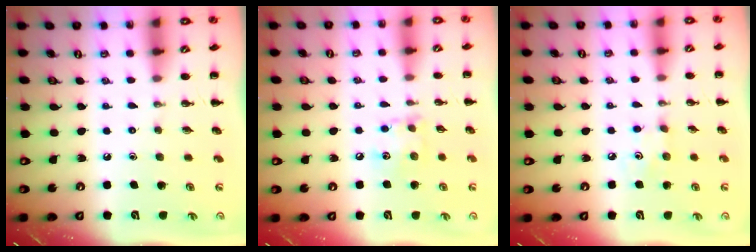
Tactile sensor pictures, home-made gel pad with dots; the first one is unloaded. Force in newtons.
{"total": 7.5, "press": 7.5, "slide": 0.5}
{"total": 4.1, "press": 4.0, "slide": 0.9}